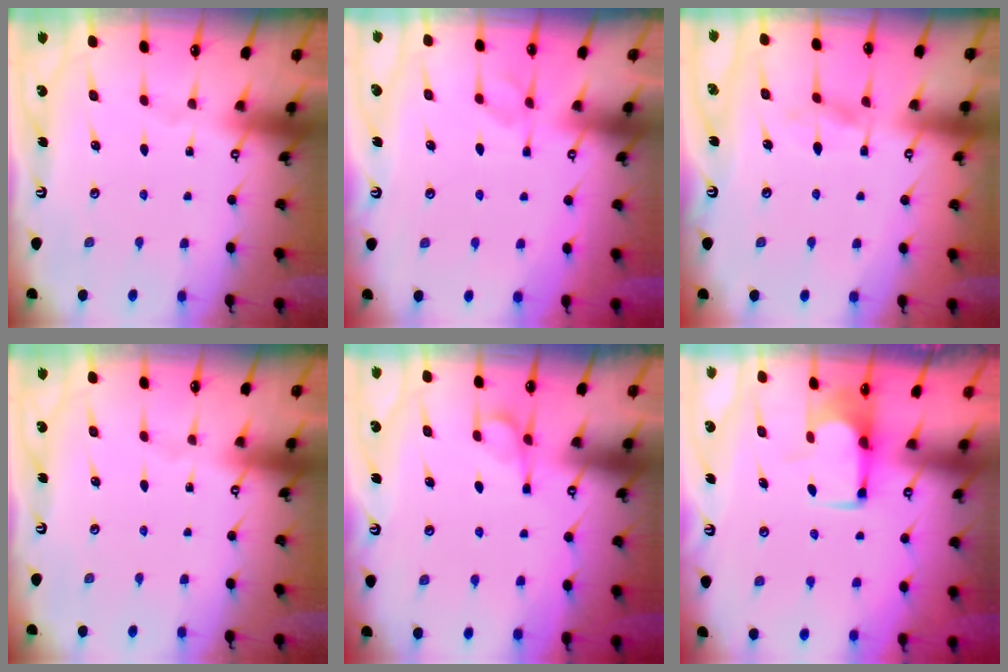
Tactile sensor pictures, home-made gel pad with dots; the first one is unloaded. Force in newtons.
{"total": 2.0, "press": 1.6, "slide": 1.2}
{"total": 6.0, "press": 6.0, "slide": 0.5}
{"total": 0.0}
{"total": 2.9, "press": 2.7, "slide": 1.1}
{"total": 1.8, "press": 1.6, "slide": 0.8}